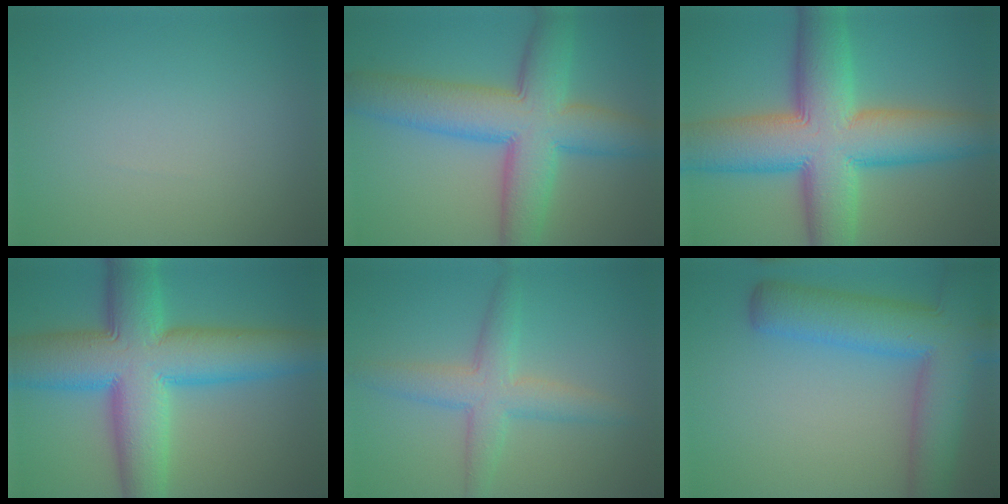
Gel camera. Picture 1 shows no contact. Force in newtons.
{"total": 10.2, "press": 10.2, "slide": 0.2}
{"total": 14.0, "press": 13.9, "slide": 0.5}
{"total": 13.6, "press": 13.6, "slide": 0.2}
{"total": 4.3, "press": 4.3, "slide": 0.2}
{"total": 9.4, "press": 9.4, "slide": 0.4}